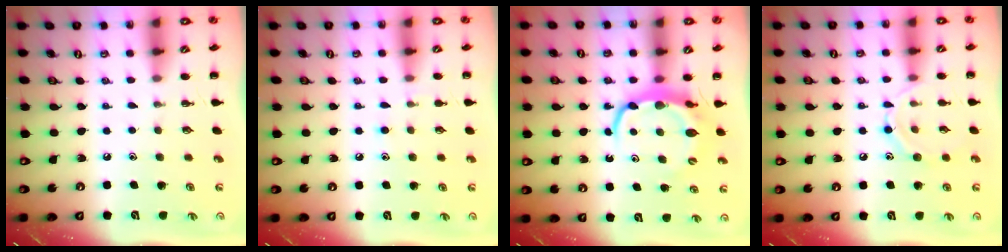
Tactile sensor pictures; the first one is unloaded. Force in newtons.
{"total": 6.0, "press": 5.6, "slide": 2.2}
{"total": 7.4, "press": 7.3, "slide": 1.0}
{"total": 8.8, "press": 8.8, "slide": 0.7}